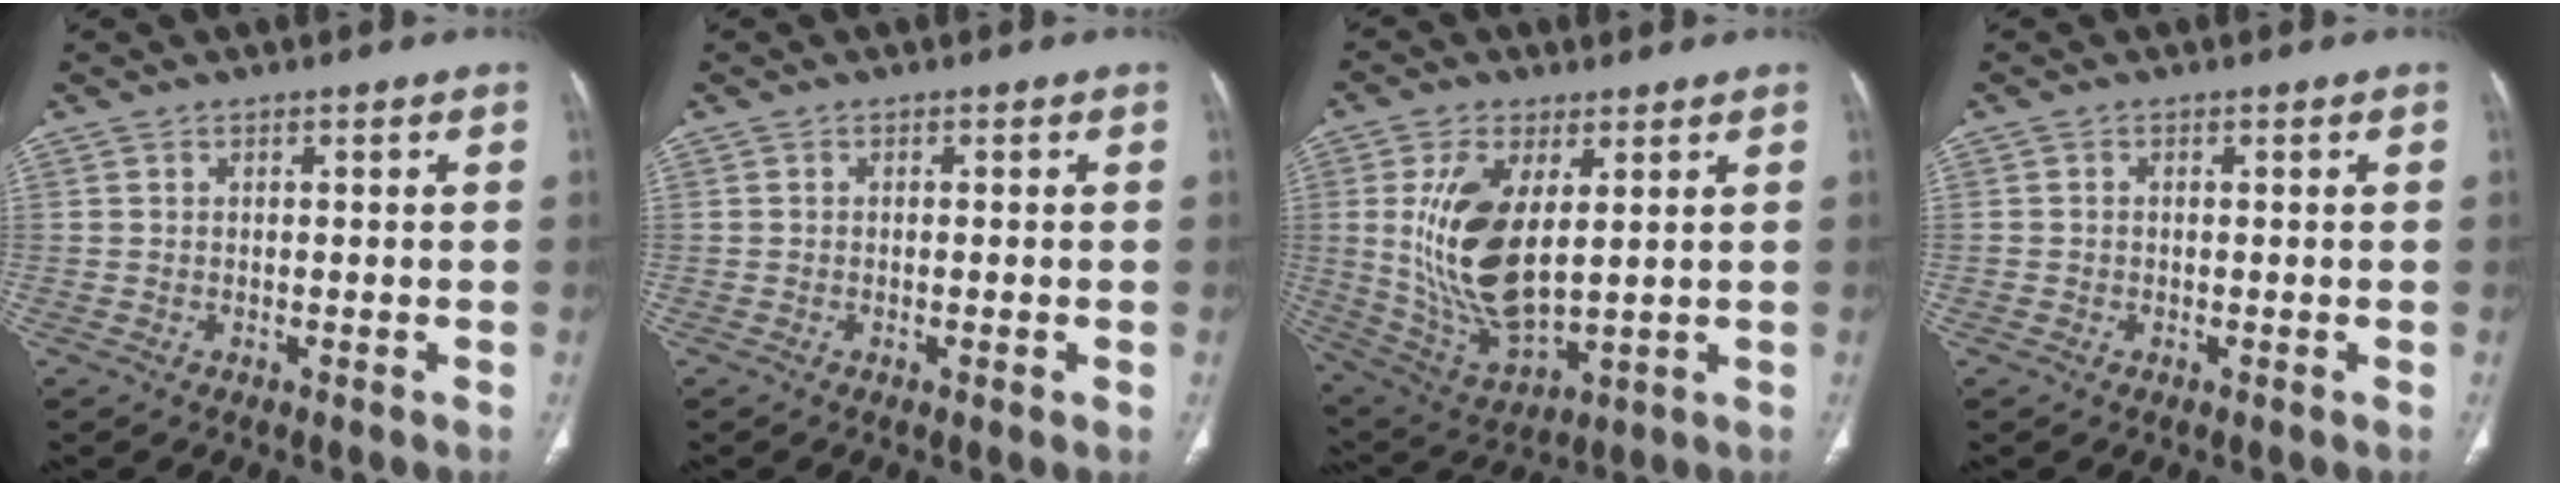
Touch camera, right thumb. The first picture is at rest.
{"total": 1.5, "force": [-0.3, 0.2, 1.4], "torque": [-0.027, -0.004, -0.005]}
{"total": 16.4, "force": [3.1, 8.1, 14.0], "torque": [-0.272, -0.022, 0.076]}
{"total": 0.5, "force": [-0.2, 0.5, 0.1], "torque": [0.001, 0.004, -0.004]}